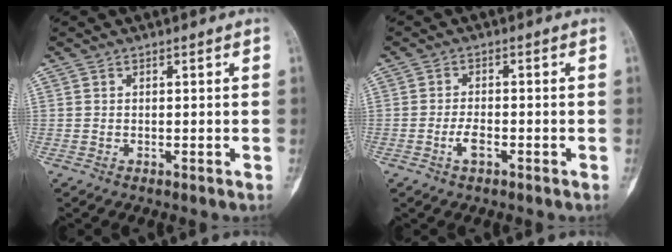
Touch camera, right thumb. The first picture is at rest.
{"total": 2.9, "force": [-1.3, 1.2, 2.2], "torque": [-0.044, 0.008, -0.027]}